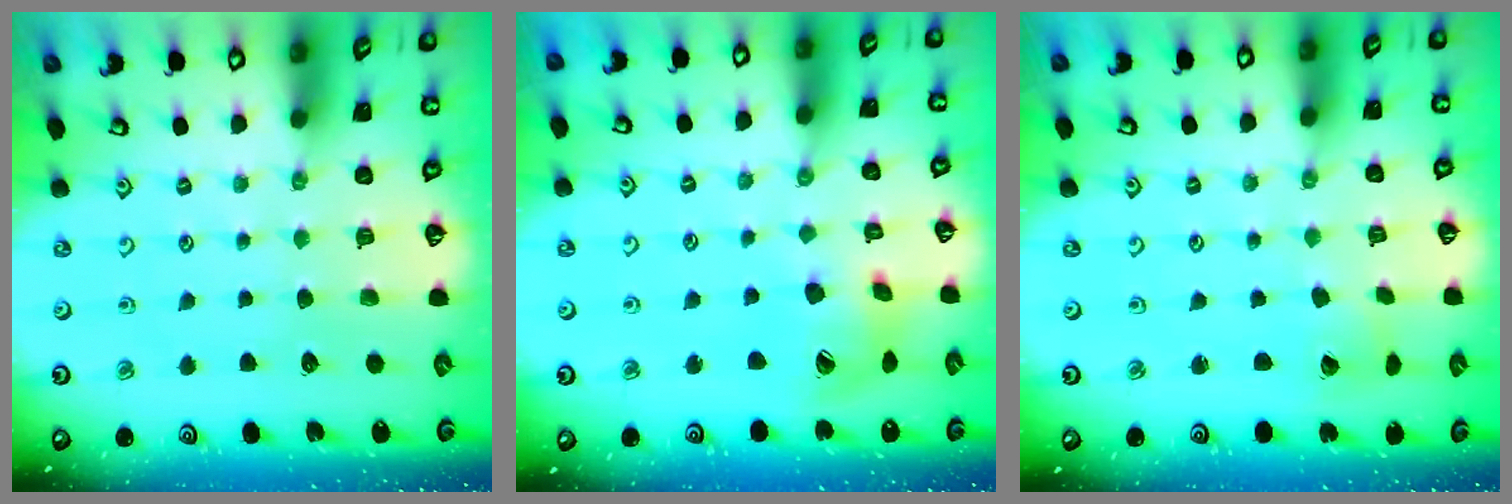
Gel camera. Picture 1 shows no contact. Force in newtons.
{"total": 13.1, "press": 13.0, "slide": 1.8}
{"total": 3.3, "press": 3.3, "slide": 0.3}